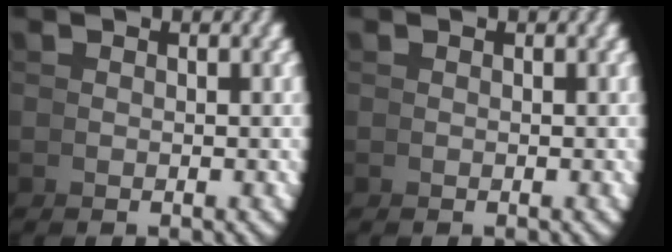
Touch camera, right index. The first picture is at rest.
{"total": 0.0}